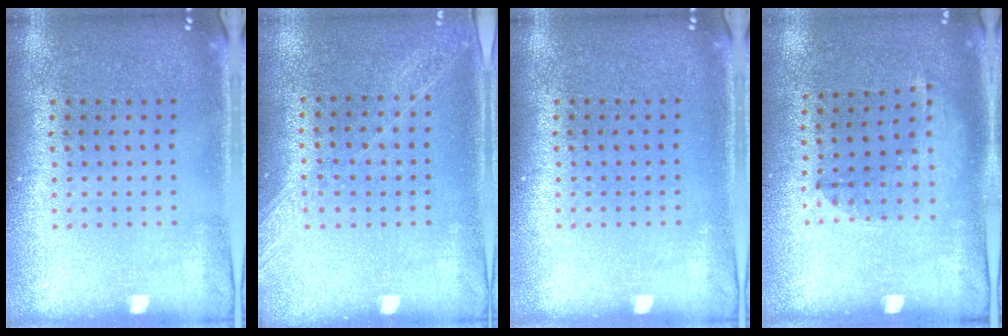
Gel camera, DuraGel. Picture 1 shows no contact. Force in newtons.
{"total": 1.2, "press": 1.2, "slide": 0.2}
{"total": 0.0}
{"total": 1.3, "press": 0.9, "slide": 1.0}